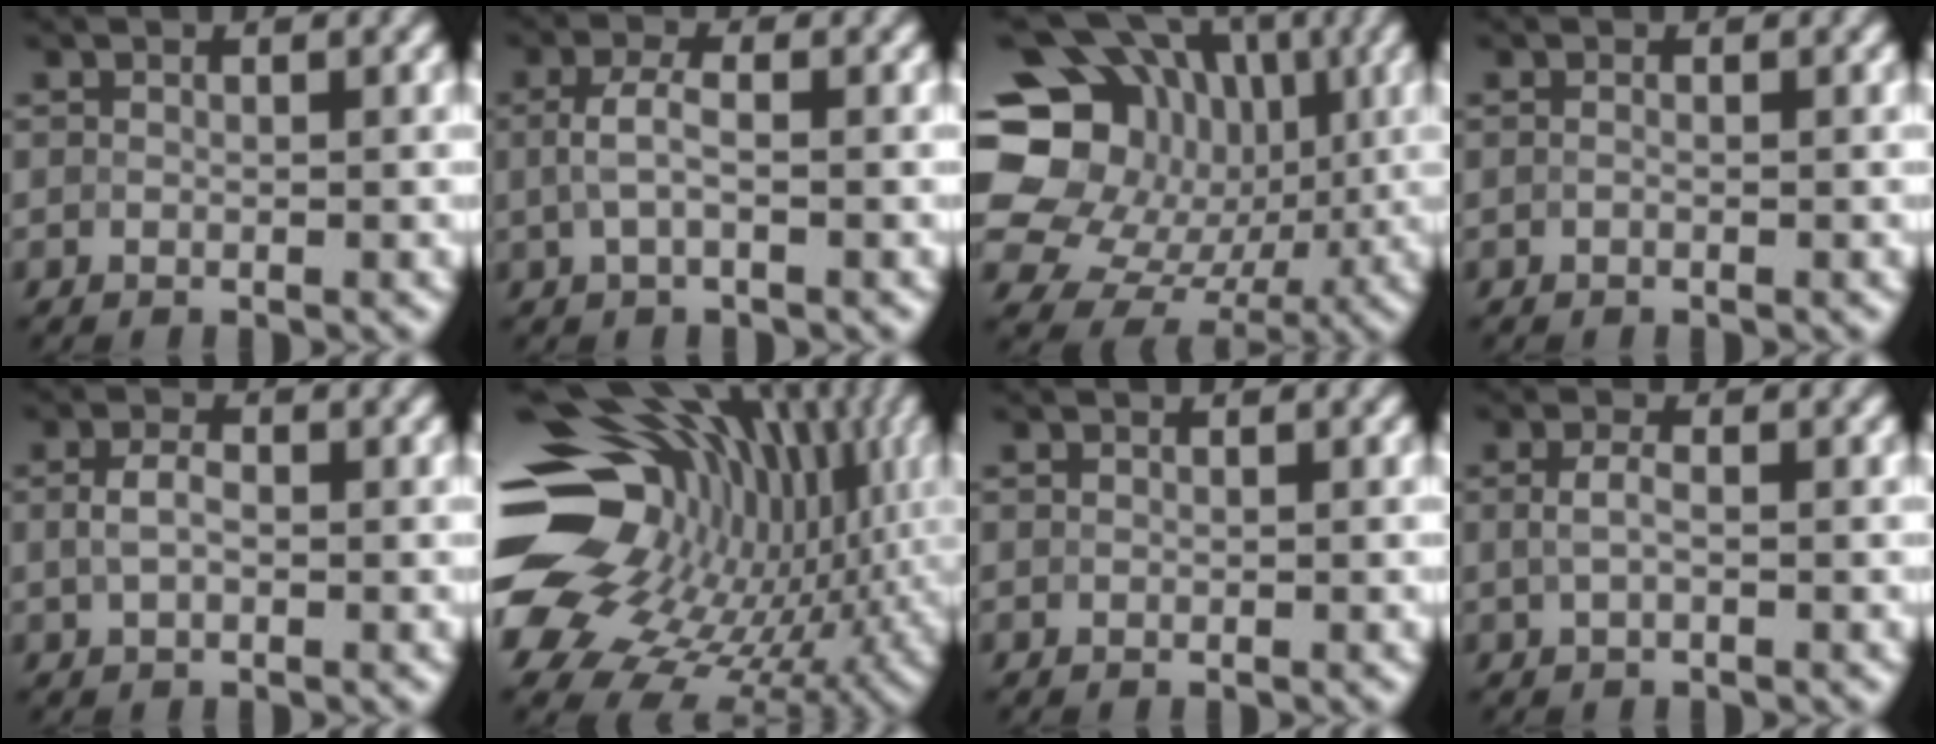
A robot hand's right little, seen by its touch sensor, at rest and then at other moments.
{"total": 2.3, "force": [0.1, 1.0, 2.1], "torque": [-0.050, 0.003, -0.001]}
{"total": 19.7, "force": [2.7, 17.2, 9.2], "torque": [-0.180, 0.051, 0.026]}
{"total": 0.0}
{"total": 2.1, "force": [0.1, 1.3, 1.7], "torque": [-0.036, 0.002, 0.001]}
{"total": 20.7, "force": [0.8, 15.8, 13.3], "torque": [-0.244, -0.014, 0.023]}
{"total": 0.0}
{"total": 1.5, "force": [0.1, 0.6, 1.3], "torque": [-0.032, 0.001, 0.001]}